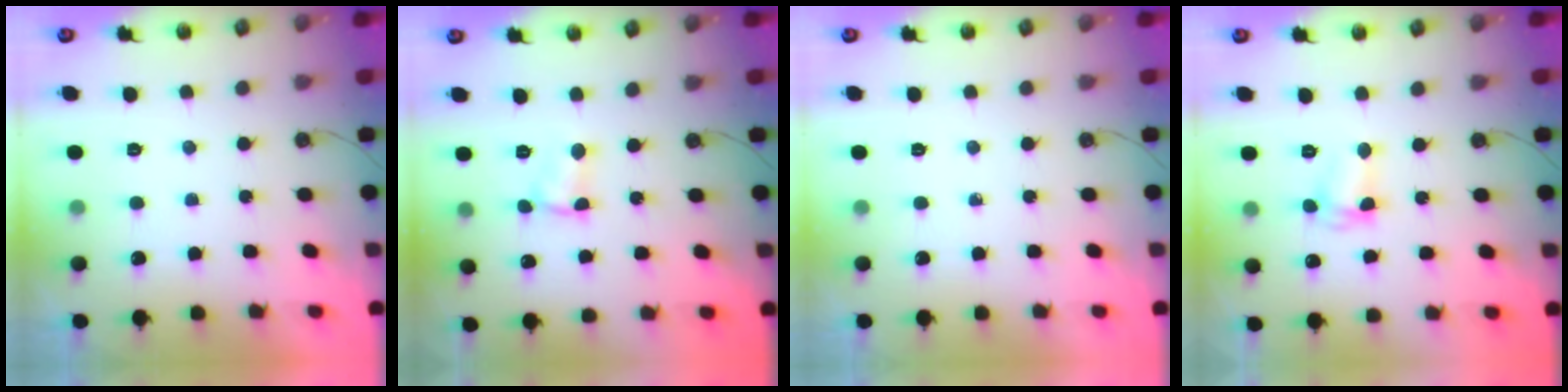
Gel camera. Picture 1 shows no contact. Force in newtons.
{"total": 2.9, "press": 2.8, "slide": 0.3}
{"total": 0.0}
{"total": 4.0, "press": 4.0, "slide": 0.4}